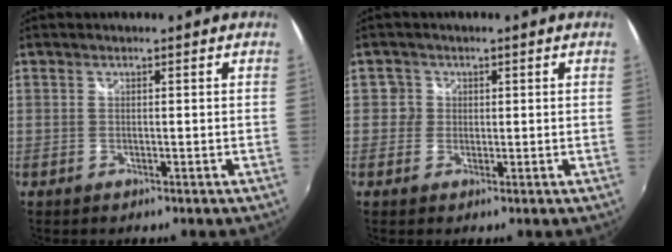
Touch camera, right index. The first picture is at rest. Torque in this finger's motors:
{"motor_torque": [-0.01, 0.00, -0.03, 0.00]}